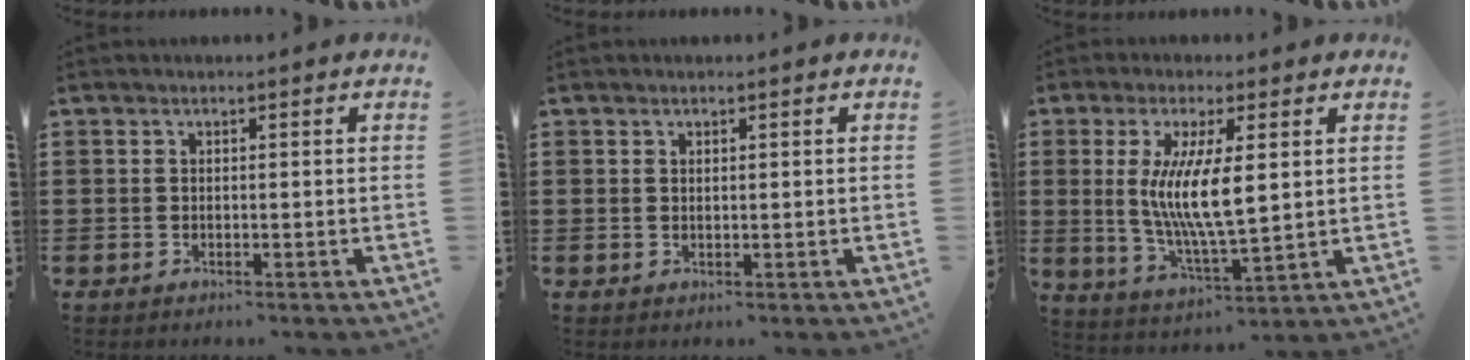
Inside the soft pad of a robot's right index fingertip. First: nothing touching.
{"total": 0.5, "force": [0.4, 0.3, 0.2], "torque": [-0.005, 0.001, 0.007]}
{"total": 9.4, "force": [1.4, 2.5, 8.9], "torque": [-0.186, -0.004, 0.021]}